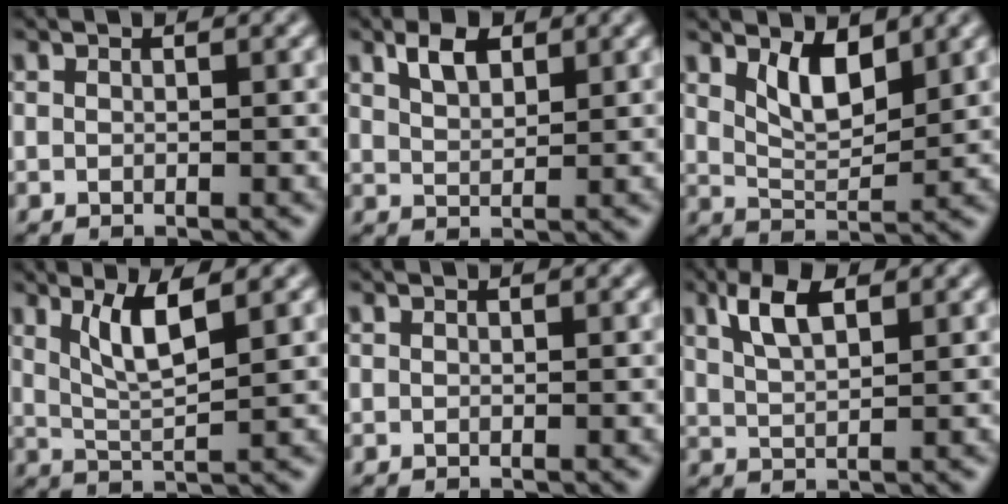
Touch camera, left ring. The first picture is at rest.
{"total": 2.6, "force": [1.7, 1.2, 1.6], "torque": [-0.034, 0.003, 0.034]}
{"total": 3.7, "force": [2.1, 1.5, 2.7], "torque": [-0.055, -0.008, 0.041]}
{"total": 4.0, "force": [1.8, 0.8, 3.4], "torque": [-0.068, -0.006, 0.039]}
{"total": 0.0}
{"total": 3.8, "force": [2.1, 1.5, 2.8], "torque": [-0.059, 0.005, 0.040]}